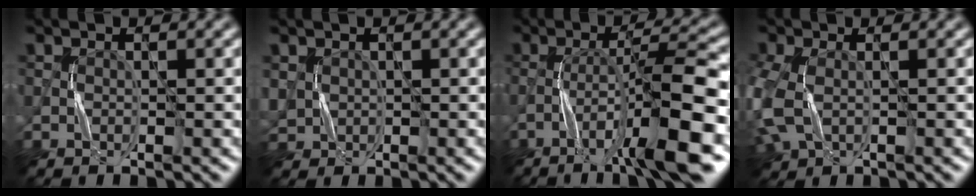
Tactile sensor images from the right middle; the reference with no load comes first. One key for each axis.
{"total": 1.7, "fx": 0.7, "fy": 1.5, "fz": 0.3, "tx": -0.011, "ty": 0.001, "tz": 0.016}
{"total": 9.1, "fx": -4.3, "fy": 1.2, "fz": 7.9, "tx": -0.119, "ty": 0.018, "tz": -0.071}
{"total": 5.0, "fx": -0.7, "fy": 3.4, "fz": 3.6, "tx": -0.113, "ty": -0.006, "tz": -0.021}